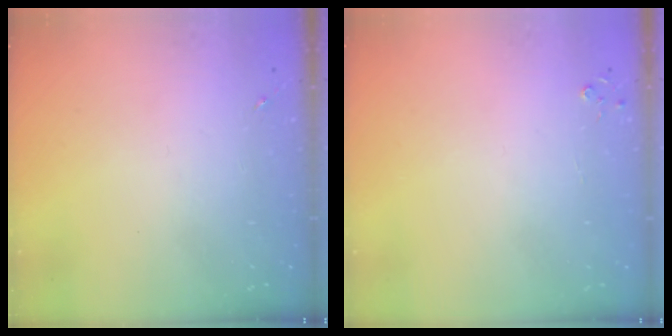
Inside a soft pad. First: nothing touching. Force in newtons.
{"total": 2.8, "press": 2.8, "slide": 0.3}